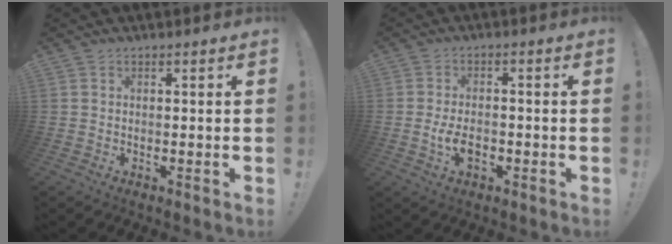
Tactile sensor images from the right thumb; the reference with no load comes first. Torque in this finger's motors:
{"motor_torque": [0.21, -0.11, -0.11, 0.25, 0.18]}